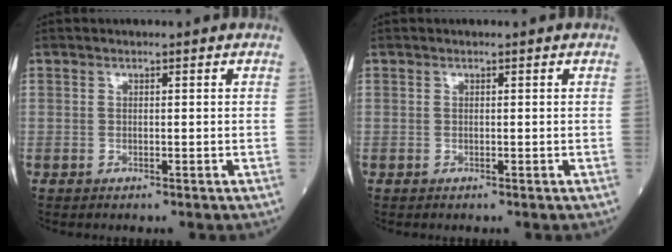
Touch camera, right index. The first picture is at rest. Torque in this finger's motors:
{"motor_torque": [0.00, 0.00, 0.02, 0.00]}